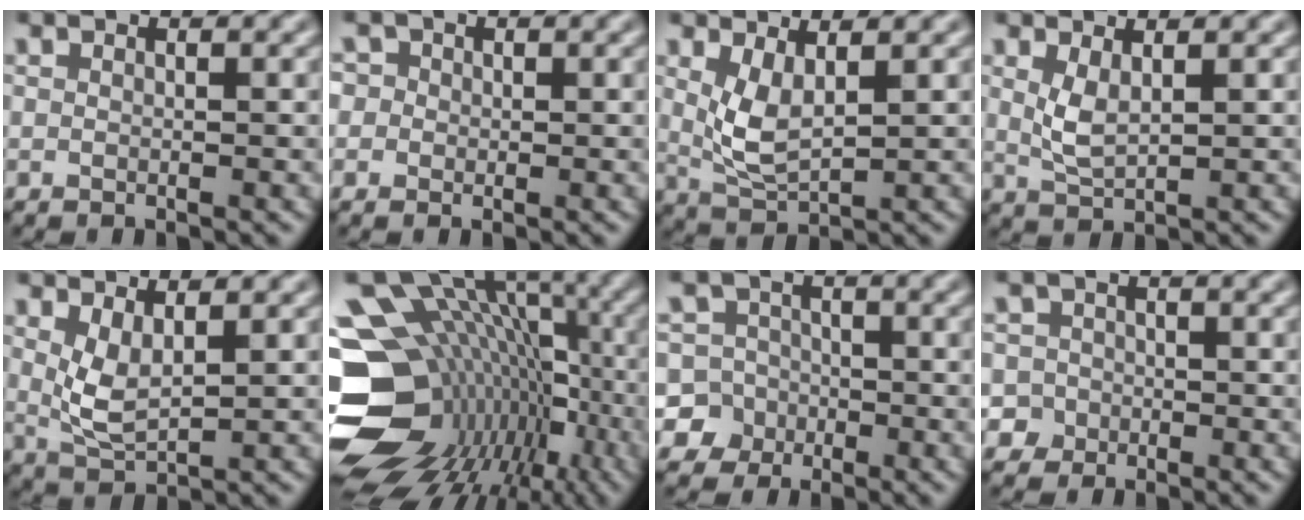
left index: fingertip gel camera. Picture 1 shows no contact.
{"total": 2.8, "force": [1.0, 2.4, 1.0], "torque": [0.005, 0.018, -0.010]}
{"total": 3.4, "force": [1.2, 1.3, 2.9], "torque": [-0.070, -0.009, 0.028]}
{"total": 2.3, "force": [0.9, 0.8, 2.0], "torque": [-0.048, -0.004, 0.022]}
{"total": 3.0, "force": [1.2, 1.1, 2.5], "torque": [-0.061, -0.010, 0.029]}
{"total": 18.2, "force": [-4.9, 13.5, 11.3], "torque": [-0.189, 0.015, -0.035]}
{"total": 8.0, "force": [-2.8, 7.4, 1.0], "torque": [-0.014, 0.003, -0.086]}
{"total": 4.0, "force": [-0.9, 3.9, 0.4], "torque": [0.018, 0.015, -0.049]}